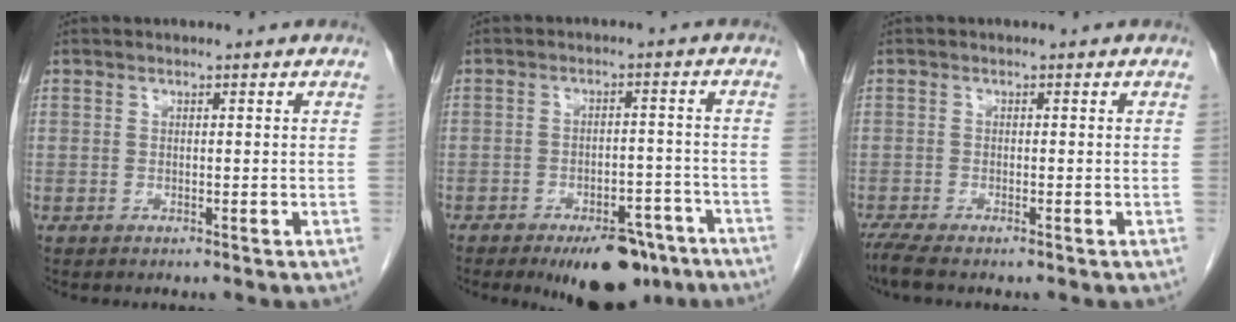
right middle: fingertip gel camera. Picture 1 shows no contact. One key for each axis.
{"total": 10.6, "fx": -7.7, "fy": 4.1, "fz": 6.1, "tx": -0.076, "ty": 0.002, "tz": -0.113}
{"total": 2.7, "fx": -2.2, "fy": 0.1, "fz": 1.6, "tx": -0.041, "ty": -0.011, "tz": -0.043}